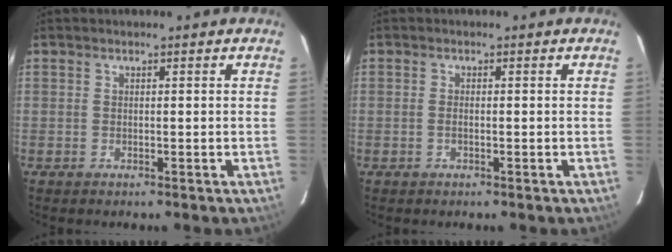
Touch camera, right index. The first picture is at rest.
{"total": 0.6, "force": [-0.3, 0.2, 0.5], "torque": [-0.013, 0.001, -0.006]}